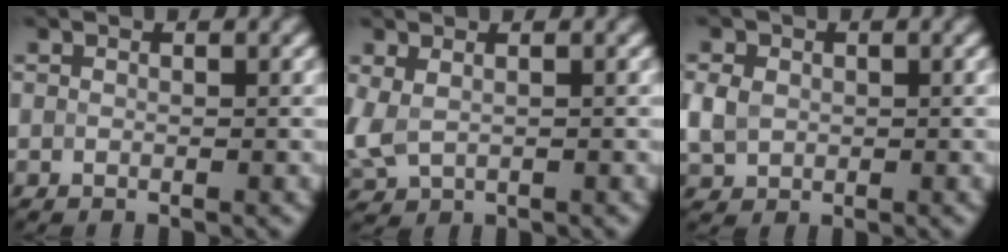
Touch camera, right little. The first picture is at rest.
{"total": 2.7, "force": [-0.1, 1.9, 1.9], "torque": [-0.059, -0.007, 0.003]}
{"total": 2.7, "force": [0.1, 2.3, 1.3], "torque": [-0.036, 0.002, 0.001]}